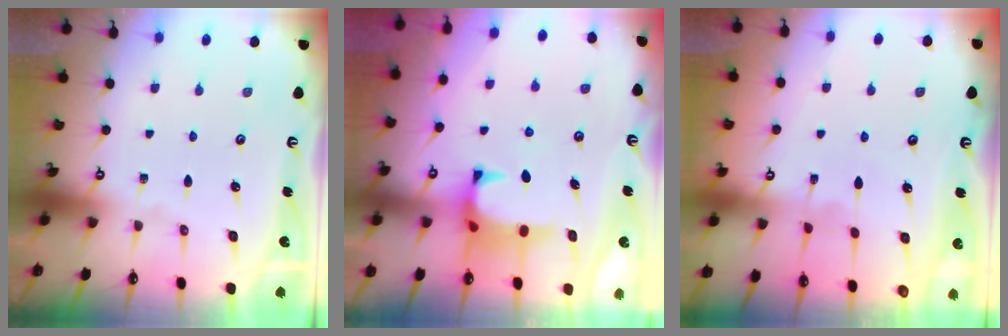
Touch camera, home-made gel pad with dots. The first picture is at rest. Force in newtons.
{"total": 1.4, "press": 1.2, "slide": 0.7}
{"total": 2.3, "press": 2.3, "slide": 0.2}